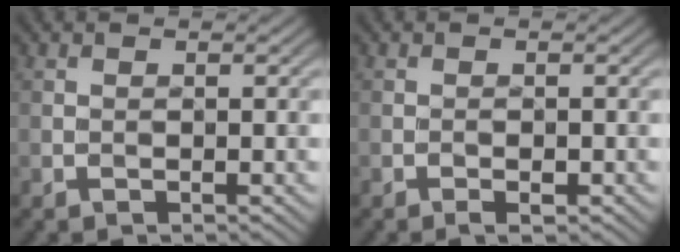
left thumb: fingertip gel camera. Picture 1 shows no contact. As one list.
[{"total": 1.3, "force": [-0.8, 0.6, 0.9], "torque": [-0.012, -0.003, -0.011]}]